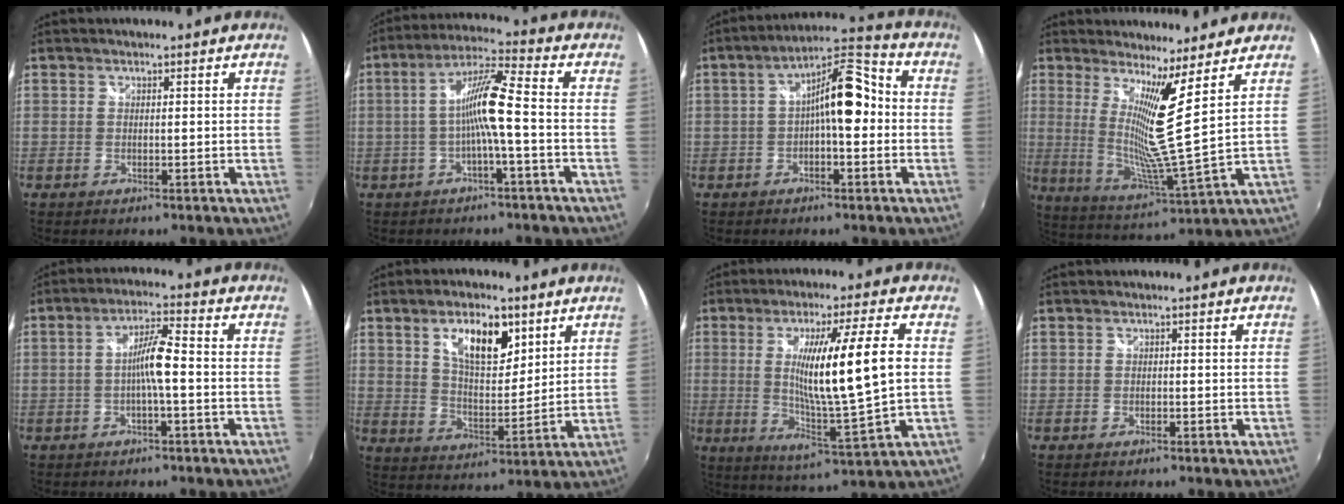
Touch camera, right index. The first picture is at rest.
{"total": 8.8, "force": [-1.9, 0.1, 8.6], "torque": [-0.173, 0.015, -0.031]}
{"total": 10.0, "force": [-0.6, 3.4, 9.4], "torque": [-0.150, 0.033, -0.014]}
{"total": 10.5, "force": [5.7, -1.7, 8.7], "torque": [-0.143, -0.018, 0.104]}
{"total": 5.7, "force": [-1.2, 0.4, 5.6], "torque": [-0.109, 0.009, -0.020]}
{"total": 11.1, "force": [5.6, 5.2, 8.0], "torque": [-0.129, 0.004, 0.101]}
{"total": 15.5, "force": [1.0, -0.6, 15.5], "torque": [-0.256, -0.020, 0.023]}
{"total": 0.0}